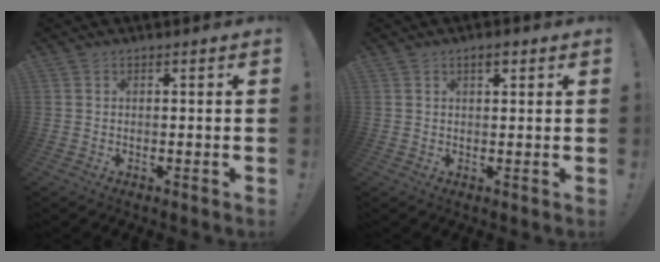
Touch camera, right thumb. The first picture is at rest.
{"total": 2.5, "force": [1.5, 0.9, 1.8], "torque": [-0.022, -0.004, 0.023]}